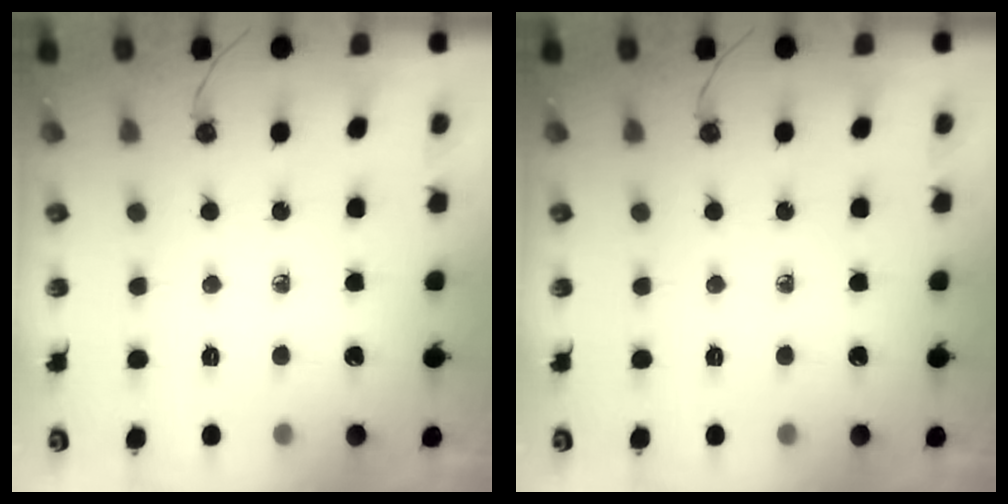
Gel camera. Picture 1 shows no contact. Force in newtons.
{"total": 0.0}